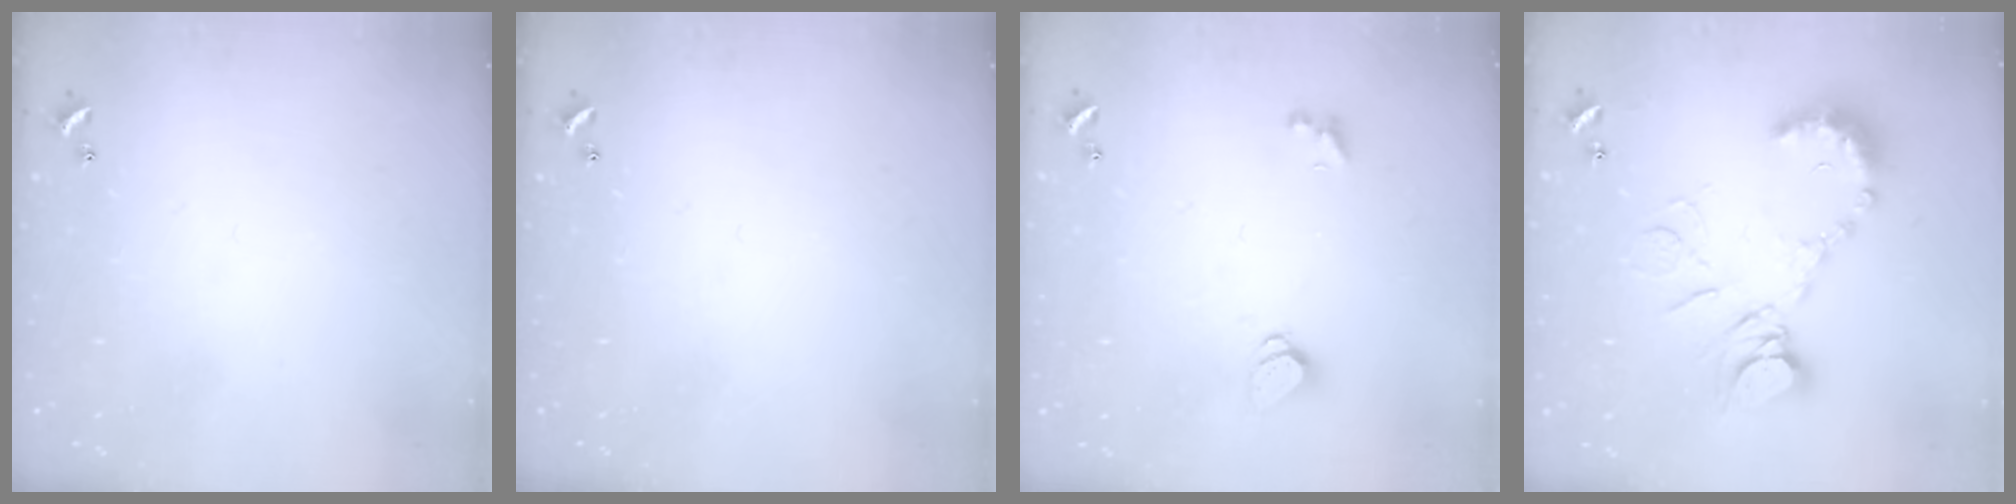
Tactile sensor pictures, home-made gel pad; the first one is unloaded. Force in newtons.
{"total": 0.0}
{"total": 1.2, "press": 1.1, "slide": 0.5}
{"total": 14.6, "press": 14.4, "slide": 1.8}